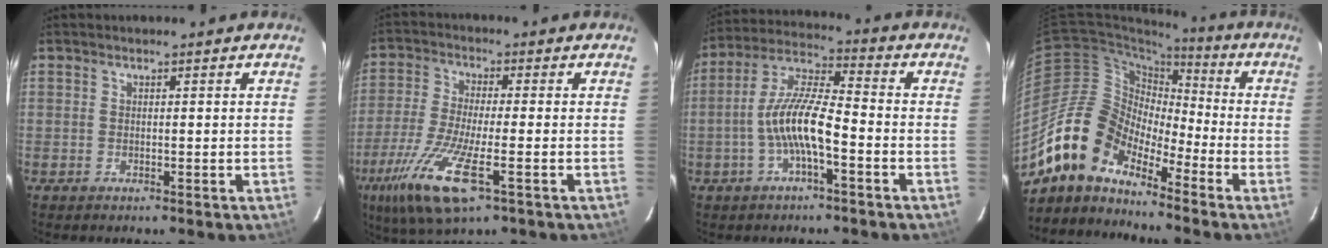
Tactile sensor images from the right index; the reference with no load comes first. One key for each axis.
{"total": 14.6, "fx": -6.8, "fy": 3.6, "fz": 12.4, "tx": -0.263, "ty": -0.040, "tz": -0.134}
{"total": 10.5, "fx": -3.3, "fy": 2.2, "fz": 9.8, "tx": -0.206, "ty": 0.010, "tz": -0.065}
{"total": 13.6, "fx": -10.8, "fy": 6.3, "fz": 5.3, "tx": -0.093, "ty": 0.020, "tz": -0.216}